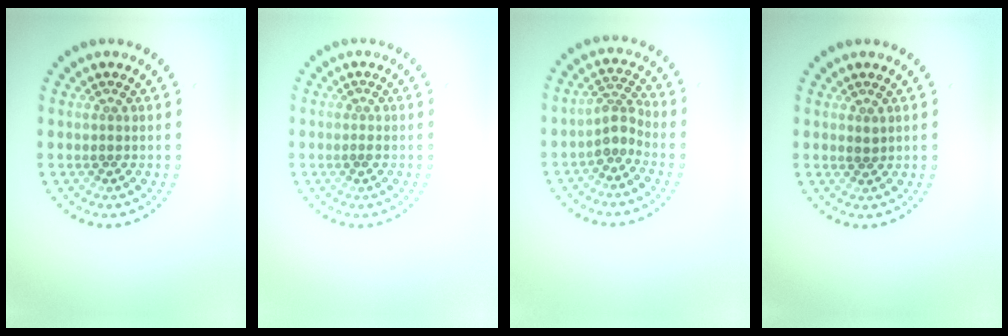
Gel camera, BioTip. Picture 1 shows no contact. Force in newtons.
{"total": 0.7, "press": 0.7, "slide": 0.1}
{"total": 2.3, "press": 1.7, "slide": 1.6}
{"total": 0.7, "press": 0.6, "slide": 0.2}